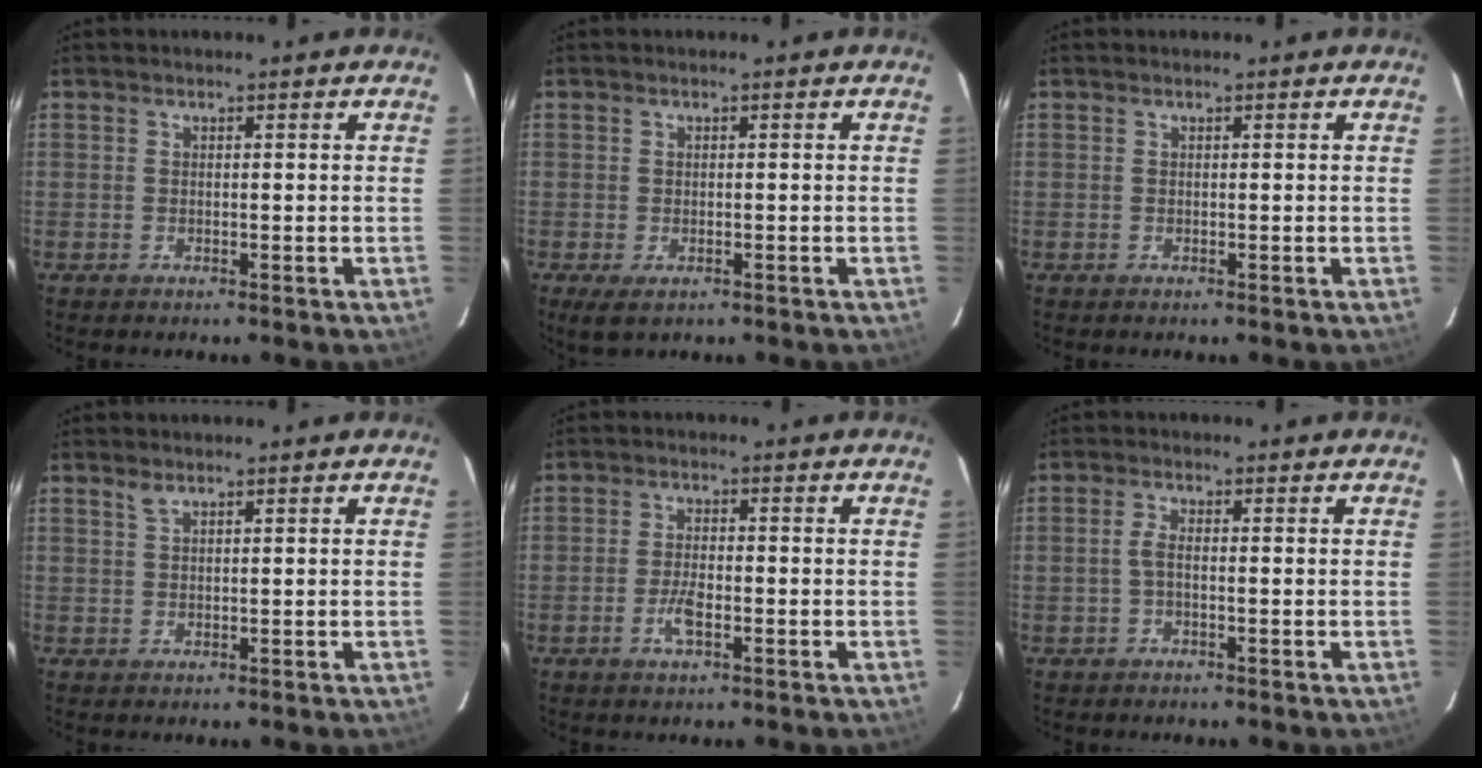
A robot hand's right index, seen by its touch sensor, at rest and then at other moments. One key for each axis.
{"total": 3.3, "fx": -1.6, "fy": 1.8, "fz": 2.2, "tx": -0.044, "ty": -0.011, "tz": -0.024}
{"total": 0.0}
{"total": 1.2, "fx": 0.9, "fy": 0.3, "fz": 0.6, "tx": -0.013, "ty": 0.002, "tz": 0.019}
{"total": 4.0, "fx": -1.7, "fy": 1.5, "fz": 3.3, "tx": -0.070, "ty": -0.001, "tz": -0.031}
{"total": 2.0, "fx": -0.4, "fy": 0.6, "fz": 1.9, "tx": -0.041, "ty": 0.004, "tz": -0.009}